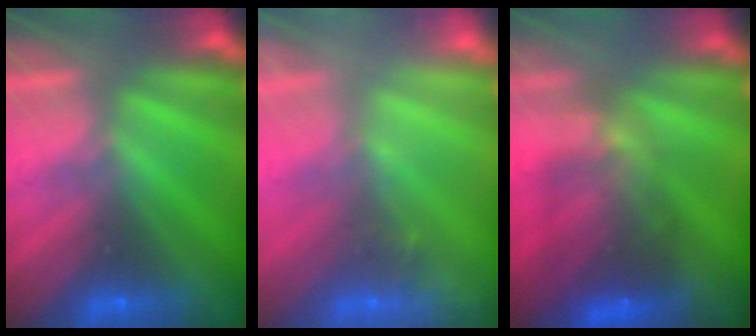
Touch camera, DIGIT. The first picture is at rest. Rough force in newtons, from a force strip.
{"total": 2.2}
{"total": 9.2}